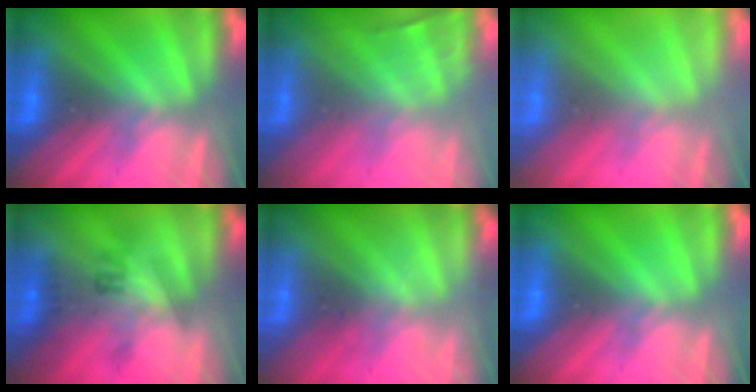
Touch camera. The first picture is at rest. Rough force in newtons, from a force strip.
{"total": 2.4}
{"total": 2.7}
{"total": 2.3}
{"total": 2.3}
{"total": 0.0}